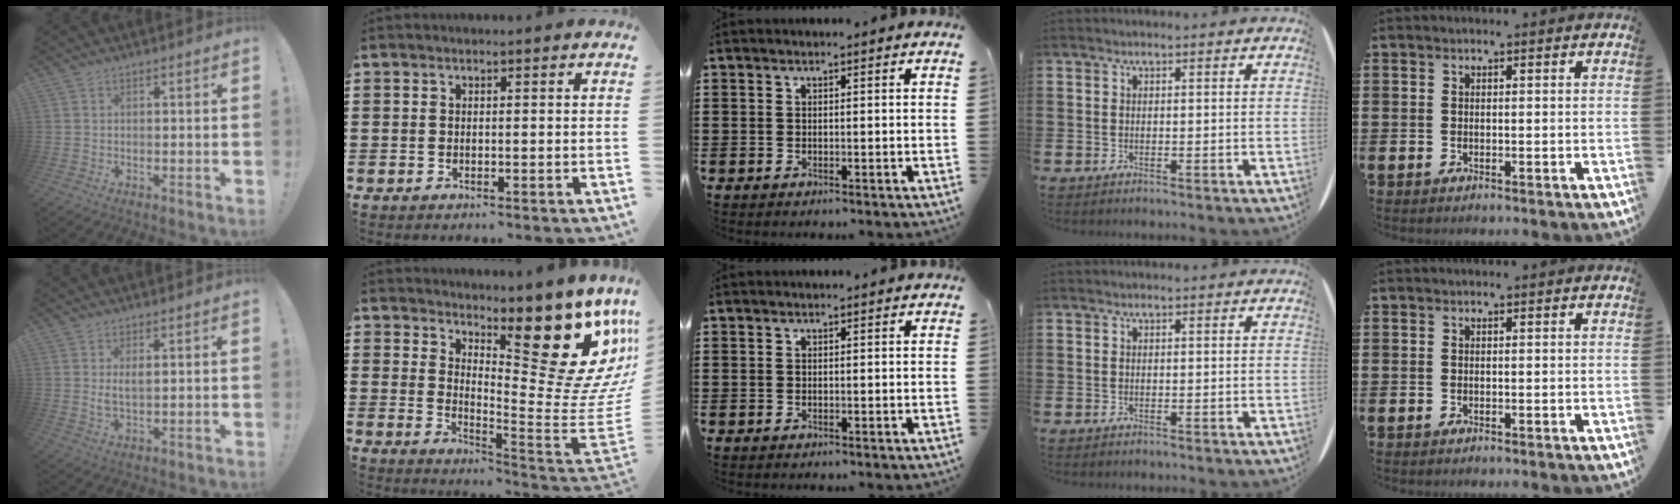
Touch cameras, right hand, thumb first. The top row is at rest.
{"thumb": {"total": 3.1, "force": [1.2, 1.1, 2.7], "torque": [-0.040, -0.010, 0.017]}, "index": {"total": 17.3, "force": [8.4, 6.8, 13.5], "torque": [-0.175, -0.072, 0.134]}}